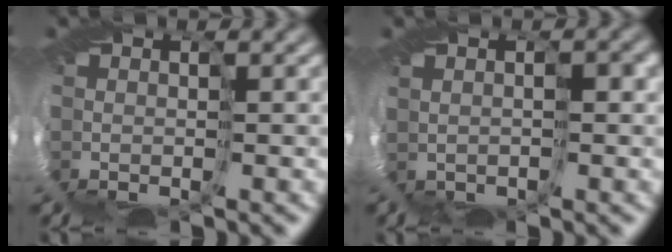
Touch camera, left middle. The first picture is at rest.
{"total": 0.8, "force": [0.0, 0.5, 0.6], "torque": [-0.007, 0.012, 0.006]}